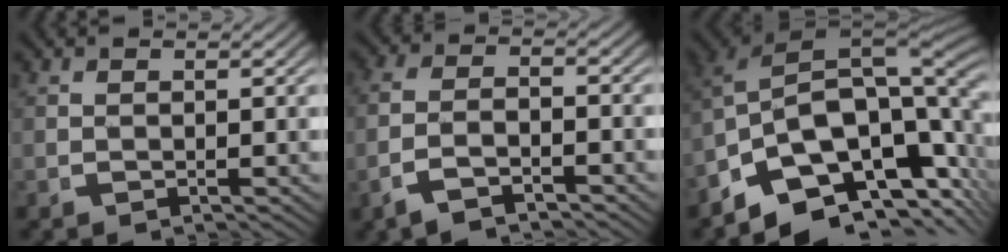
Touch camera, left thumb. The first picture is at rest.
{"total": 3.7, "force": [-1.8, 2.0, 2.5], "torque": [-0.057, -0.009, -0.029]}
{"total": 17.5, "force": [-1.5, 12.1, 12.5], "torque": [-0.229, -0.031, -0.027]}